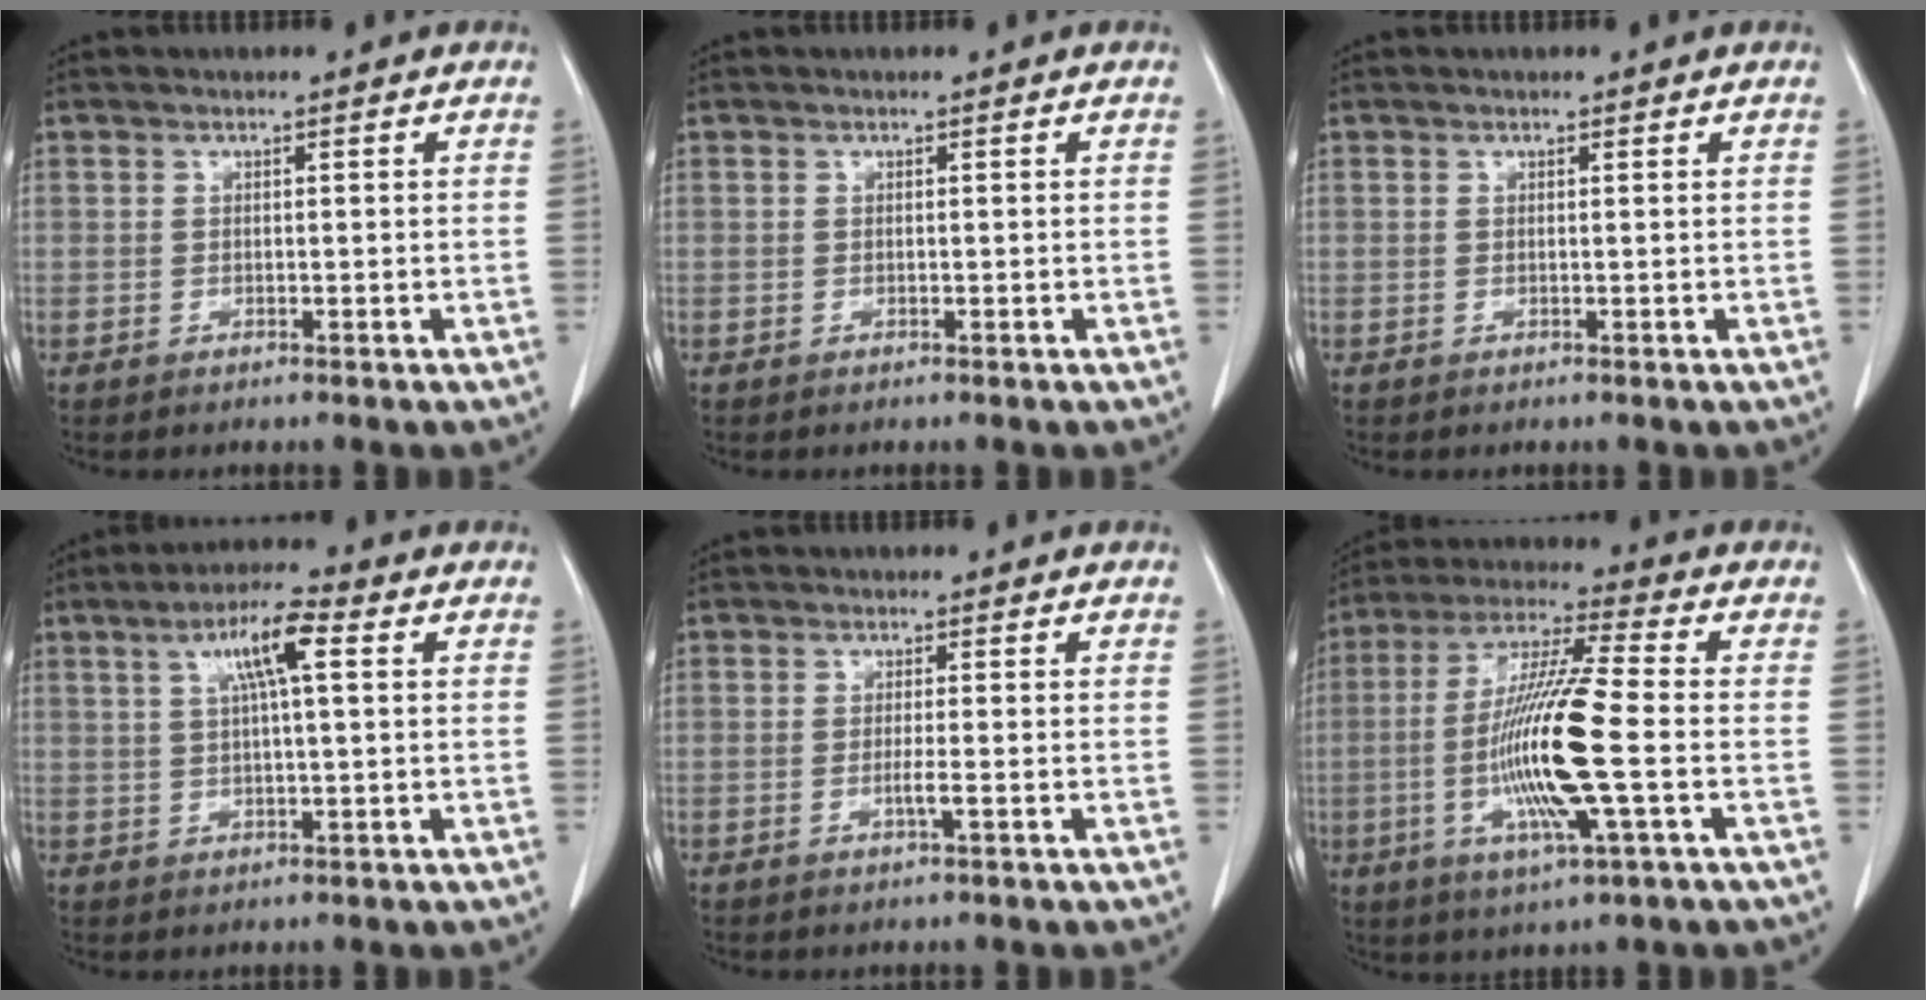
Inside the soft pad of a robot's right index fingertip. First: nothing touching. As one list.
[{"total": 0.0}, {"total": 0.0}, {"total": 7.2, "force": [2.6, 0.9, 6.7], "torque": [-0.121, 0.017, 0.045]}, {"total": 1.7, "force": [-0.5, -0.2, 1.6], "torque": [-0.028, -0.001, -0.008]}, {"total": 15.6, "force": [-2.7, 0.5, 15.3], "torque": [-0.303, -0.009, -0.056]}]